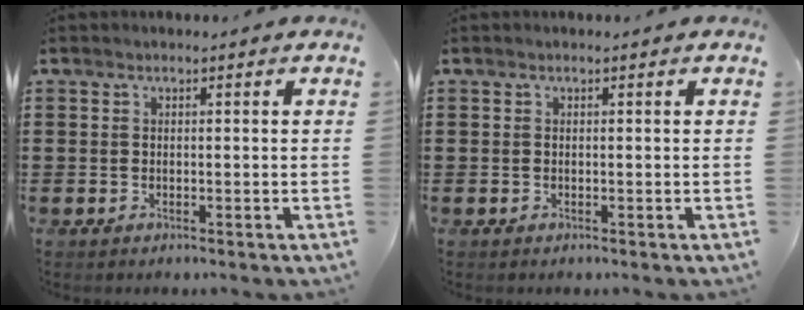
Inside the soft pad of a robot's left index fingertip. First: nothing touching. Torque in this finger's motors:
{"motor_torque": [0.03, -0.05, 0.04, 0.01]}